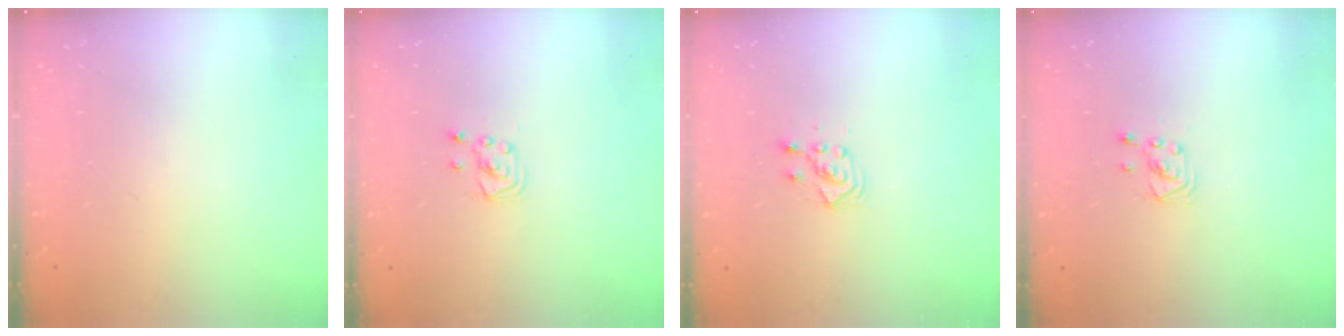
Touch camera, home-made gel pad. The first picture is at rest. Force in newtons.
{"total": 2.4, "press": 2.4, "slide": 0.2}
{"total": 4.6, "press": 4.5, "slide": 0.6}
{"total": 1.7, "press": 1.6, "slide": 0.1}